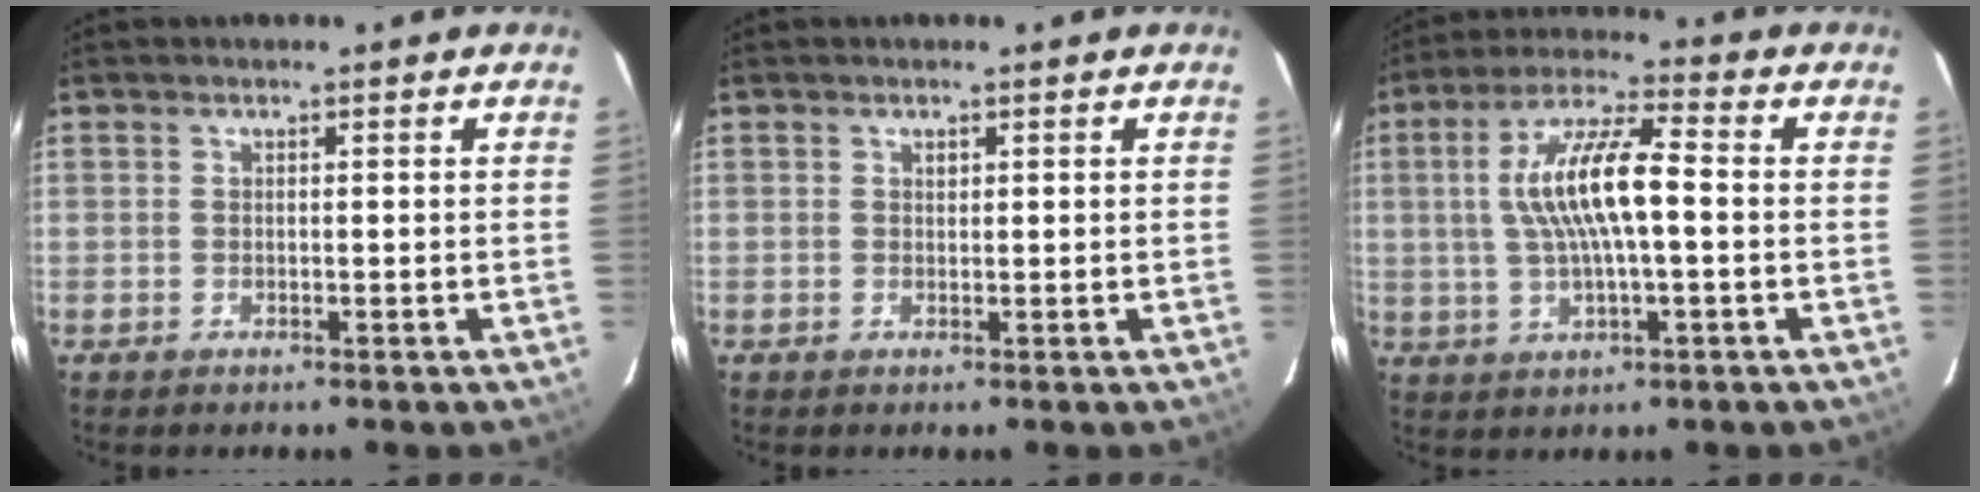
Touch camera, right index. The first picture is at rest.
{"total": 0.6, "force": [0.3, 0.4, 0.2], "torque": [-0.003, 0.001, 0.007]}
{"total": 11.8, "force": [0.4, 2.6, 11.5], "torque": [-0.217, 0.012, 0.009]}